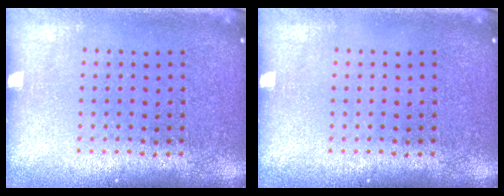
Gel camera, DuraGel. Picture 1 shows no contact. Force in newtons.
{"total": 0.0}